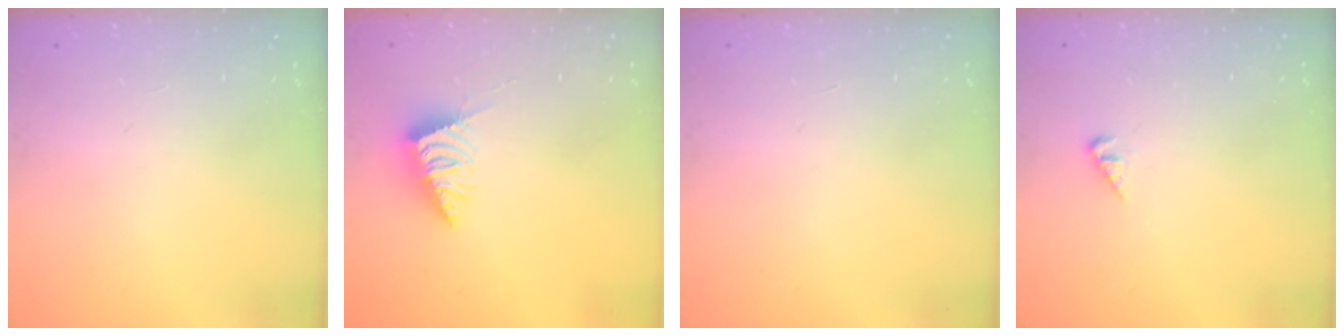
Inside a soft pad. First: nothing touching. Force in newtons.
{"total": 5.0, "press": 5.0, "slide": 0.3}
{"total": 0.0}
{"total": 1.6, "press": 1.6, "slide": 0.3}